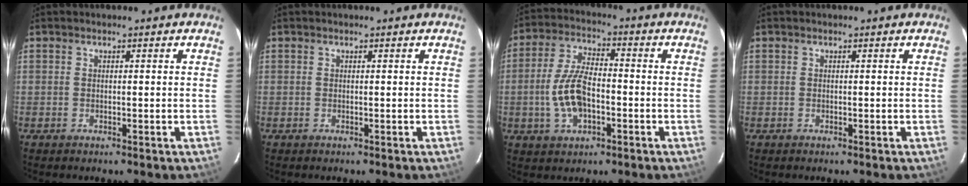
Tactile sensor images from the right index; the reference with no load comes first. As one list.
[{"total": 0.0}, {"total": 9.8, "force": [-2.4, 4.8, 8.2], "torque": [-0.171, 0.007, -0.041]}, {"total": 0.0}]